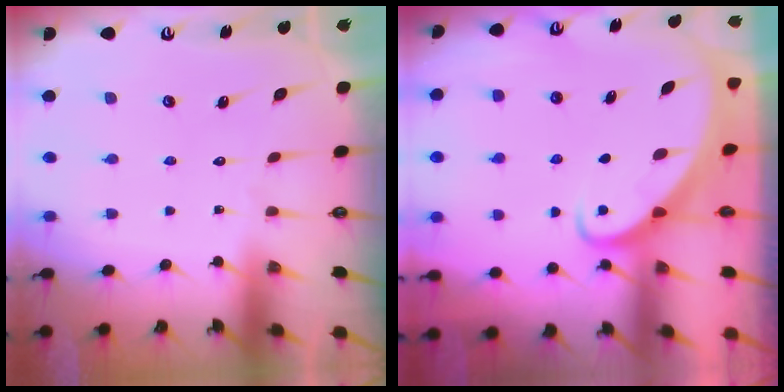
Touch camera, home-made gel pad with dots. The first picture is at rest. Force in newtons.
{"total": 2.7, "press": 2.7, "slide": 0.2}